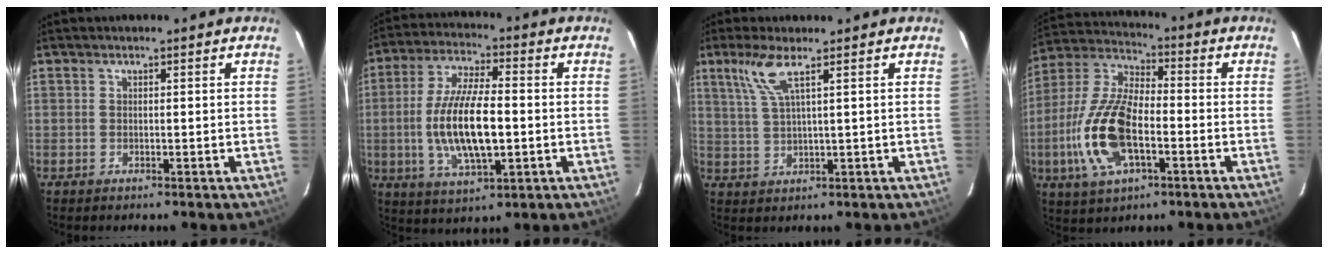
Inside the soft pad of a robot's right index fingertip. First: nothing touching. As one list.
[{"total": 14.8, "force": [-1.8, 5.1, 13.8], "torque": [-0.275, -0.004, -0.028]}, {"total": 5.5, "force": [3.0, 0.1, 4.6], "torque": [-0.101, 0.001, 0.068]}, {"total": 16.6, "force": [-4.6, 7.4, 14.2], "torque": [-0.312, -0.002, -0.088]}]